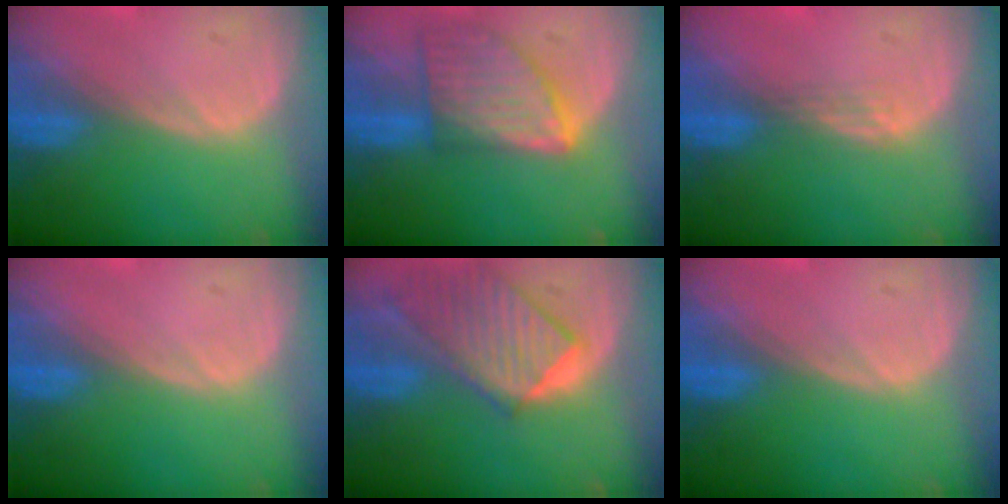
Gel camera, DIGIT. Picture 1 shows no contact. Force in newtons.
{"total": 8.3, "press": 7.5, "slide": 3.6}
{"total": 1.8, "press": 1.3, "slide": 1.2}
{"total": 0.0}
{"total": 9.5, "press": 8.3, "slide": 4.7}
{"total": 0.0}